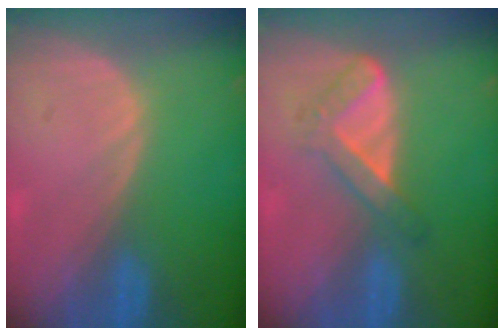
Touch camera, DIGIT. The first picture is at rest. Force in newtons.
{"total": 5.5, "press": 4.7, "slide": 2.9}